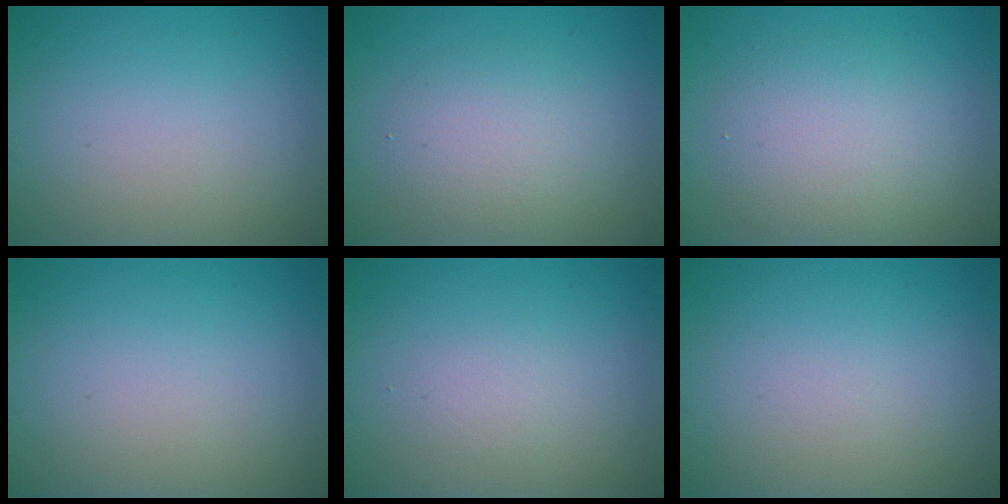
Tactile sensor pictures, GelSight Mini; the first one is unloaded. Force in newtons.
{"total": 3.1, "press": 3.1, "slide": 0.1}
{"total": 4.1, "press": 4.1, "slide": 0.1}
{"total": 0.0}
{"total": 1.1, "press": 1.1, "slide": 0.0}
{"total": 0.0}